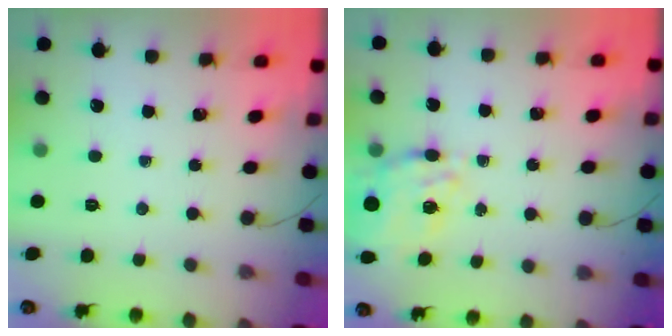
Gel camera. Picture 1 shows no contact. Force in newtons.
{"total": 10.2, "press": 9.4, "slide": 3.9}